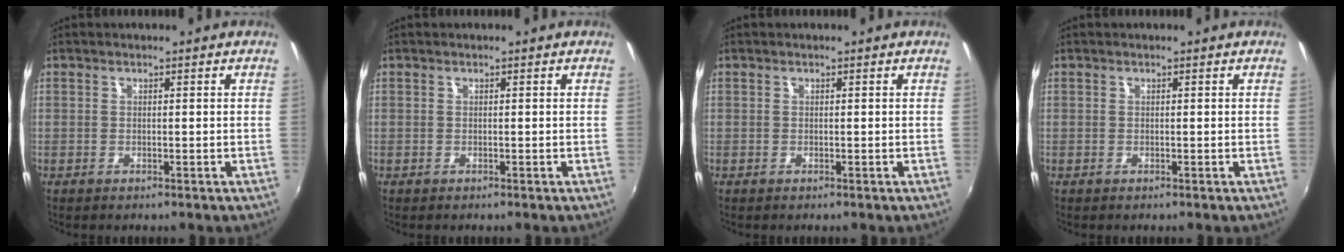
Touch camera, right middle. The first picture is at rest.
{"total": 0.0}
{"total": 0.0}
{"total": 0.0}